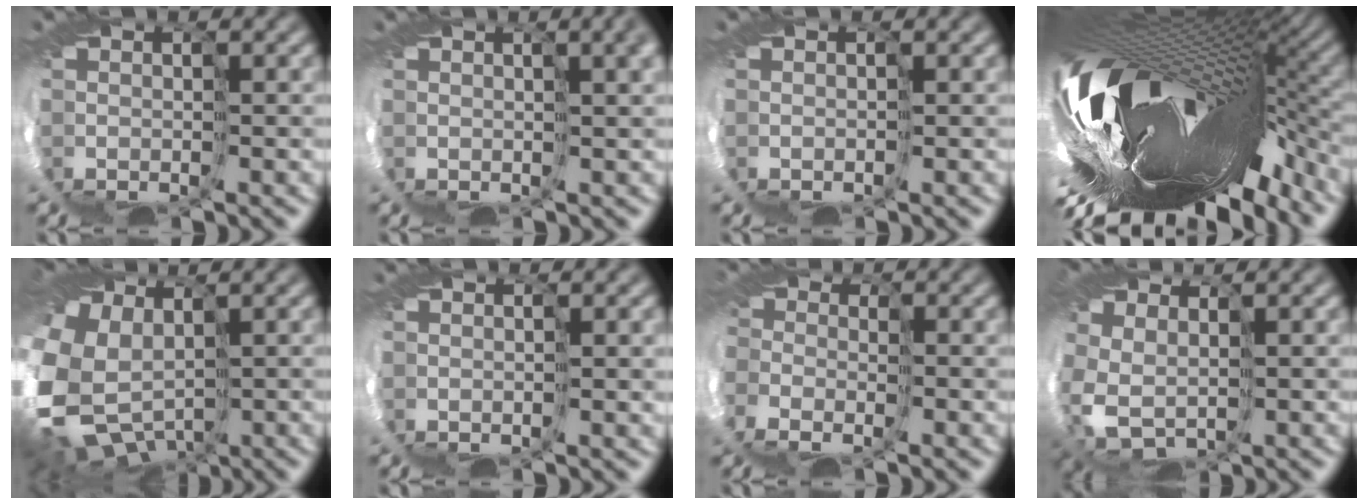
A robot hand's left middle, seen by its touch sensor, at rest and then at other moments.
{"total": 6.9, "force": [2.5, 3.0, 5.7], "torque": [-0.070, 0.015, 0.025]}
{"total": 0.0}
{"total": 14.6, "force": [-3.9, 5.8, 12.9], "torque": [-0.212, -0.032, -0.062]}
{"total": 10.4, "force": [-1.4, 7.8, 6.7], "torque": [-0.218, -0.038, 0.009]}
{"total": 1.6, "force": [0.6, 0.0, 1.5], "torque": [-0.023, 0.001, 0.006]}
{"total": 4.5, "force": [-2.4, 3.1, 2.1], "torque": [-0.052, -0.013, -0.039]}
{"total": 6.4, "force": [0.6, 5.0, 4.1], "torque": [-0.140, -0.037, 0.041]}